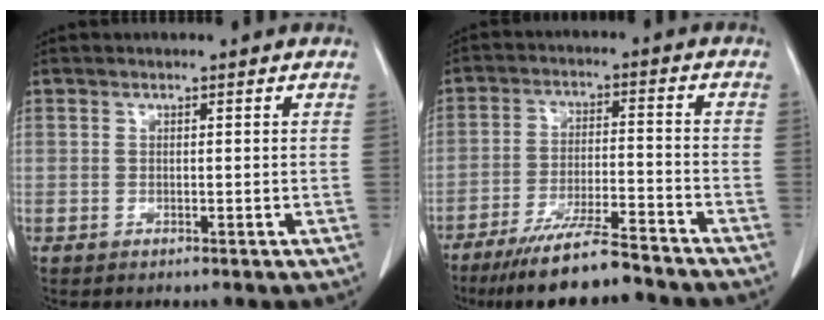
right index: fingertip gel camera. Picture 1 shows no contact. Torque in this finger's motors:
{"motor_torque": [1.03, -1.10, 0.72, 0.19]}